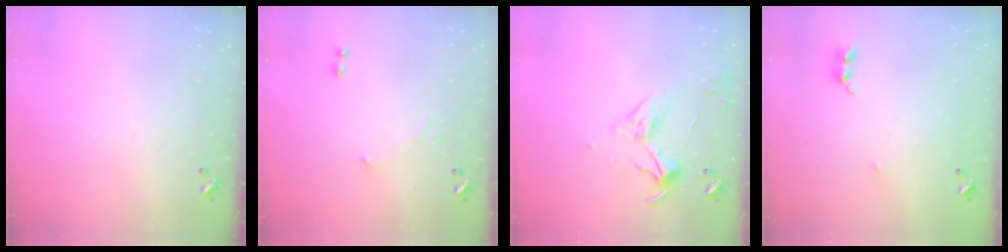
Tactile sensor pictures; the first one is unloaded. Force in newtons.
{"total": 1.6, "press": 1.5, "slide": 0.6}
{"total": 3.5, "press": 3.4, "slide": 0.7}
{"total": 4.8, "press": 4.7, "slide": 0.8}